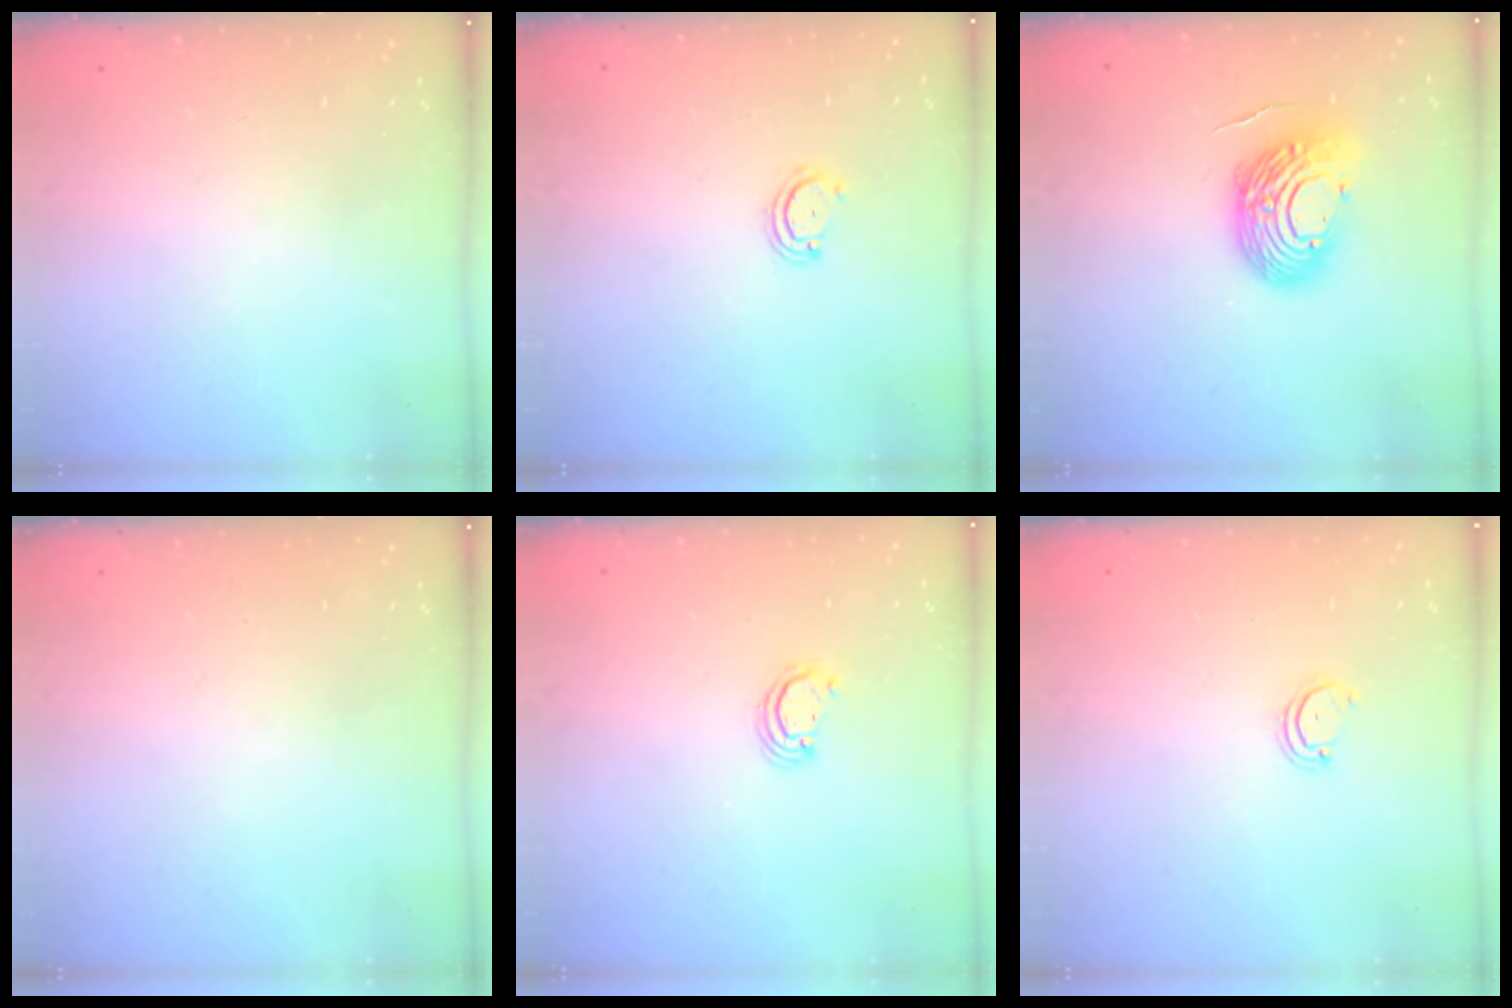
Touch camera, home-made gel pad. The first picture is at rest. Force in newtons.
{"total": 2.6, "press": 2.6, "slide": 0.3}
{"total": 13.1, "press": 12.9, "slide": 2.2}
{"total": 0.0}
{"total": 2.3, "press": 2.3, "slide": 0.3}
{"total": 3.0, "press": 3.0, "slide": 0.2}